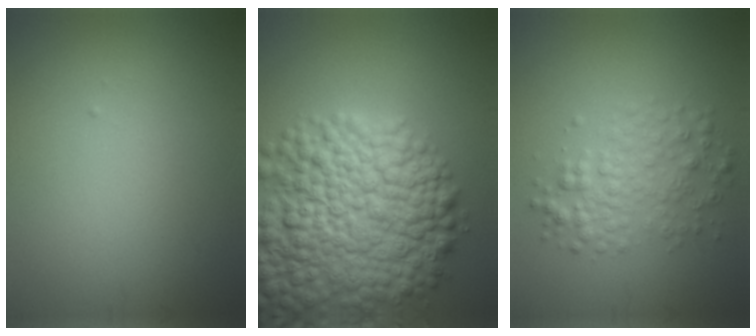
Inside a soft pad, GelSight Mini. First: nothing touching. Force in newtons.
{"total": 13.4, "press": 13.4, "slide": 0.6}
{"total": 3.6, "press": 3.6, "slide": 0.1}